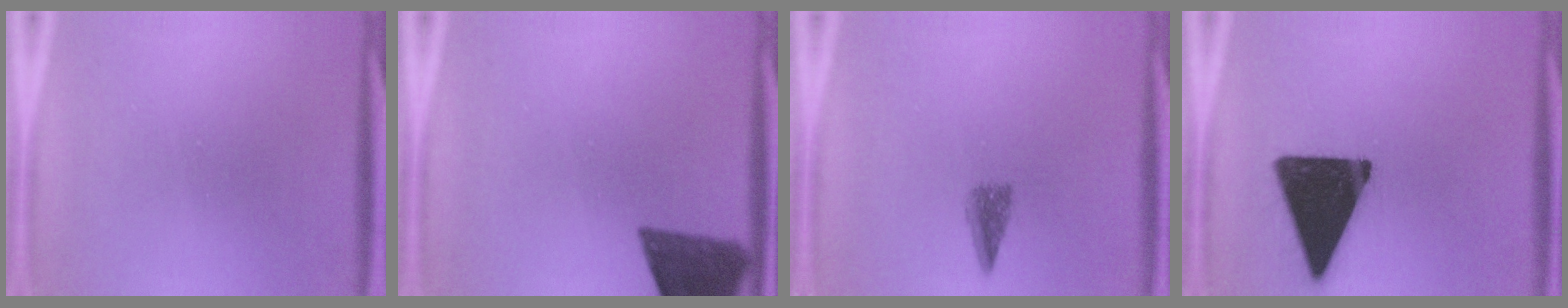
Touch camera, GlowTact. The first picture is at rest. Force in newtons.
{"total": 10.6}
{"total": 2.7}
{"total": 18.1}